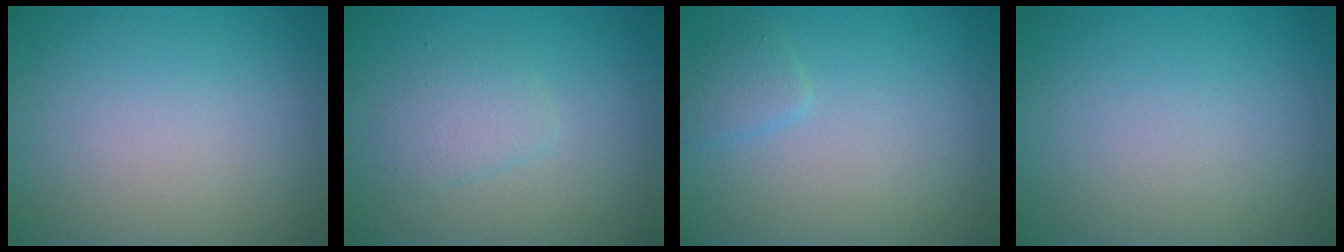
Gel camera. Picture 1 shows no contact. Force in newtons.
{"total": 2.1, "press": 2.1, "slide": 0.1}
{"total": 1.4, "press": 1.4, "slide": 0.1}
{"total": 0.0}